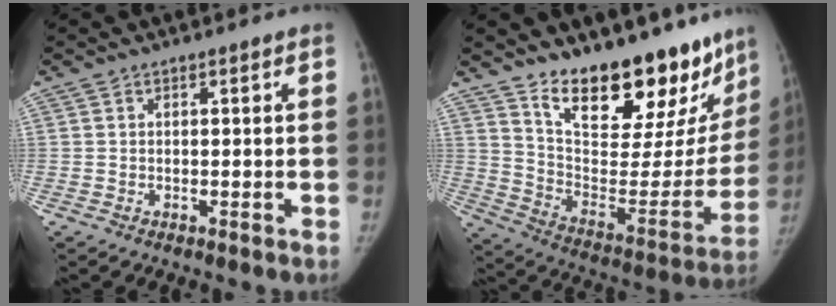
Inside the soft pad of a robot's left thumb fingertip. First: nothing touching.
{"total": 27.7, "force": [20.8, 11.1, 14.5], "torque": [-0.172, -0.114, 0.310]}